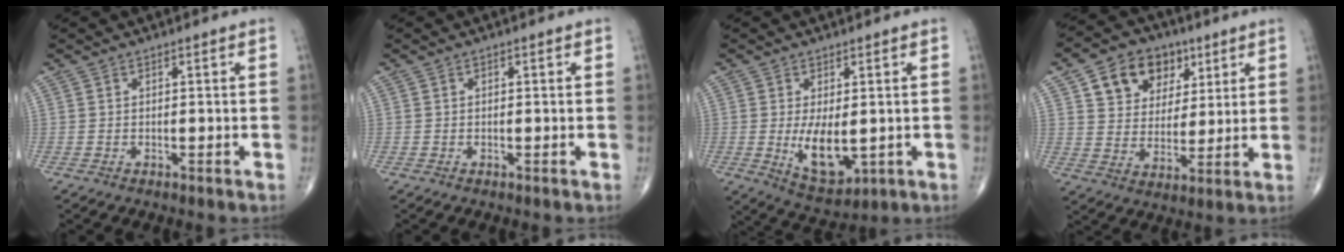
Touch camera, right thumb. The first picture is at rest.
{"total": 0.0}
{"total": 8.5, "force": [-0.7, 4.2, 7.3], "torque": [-0.108, -0.022, 0.004]}
{"total": 13.2, "force": [6.1, 9.9, 6.3], "torque": [-0.064, -0.014, 0.105]}